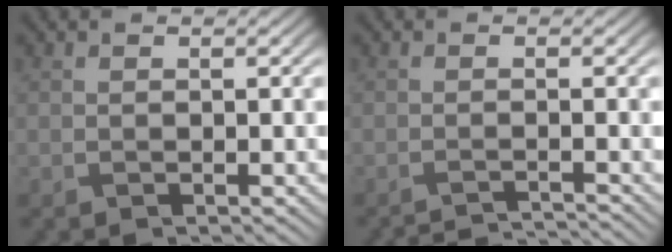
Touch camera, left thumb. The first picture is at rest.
{"total": 3.5, "force": [-3.3, 0.2, 1.2], "torque": [-0.025, 0.008, -0.055]}